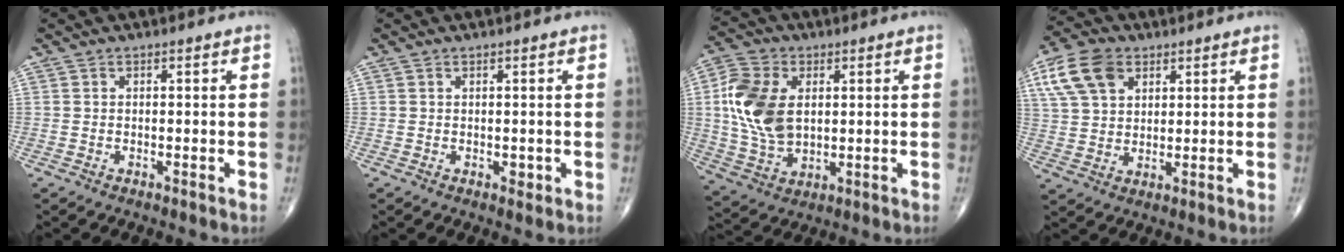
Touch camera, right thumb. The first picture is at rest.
{"total": 1.0, "force": [0.0, 0.7, 0.8], "torque": [-0.005, -0.001, 0.002]}
{"total": 13.6, "force": [2.1, 8.9, 10.1], "torque": [-0.198, -0.007, 0.041]}
{"total": 10.9, "force": [4.8, 7.1, 6.6], "torque": [-0.119, -0.002, 0.093]}